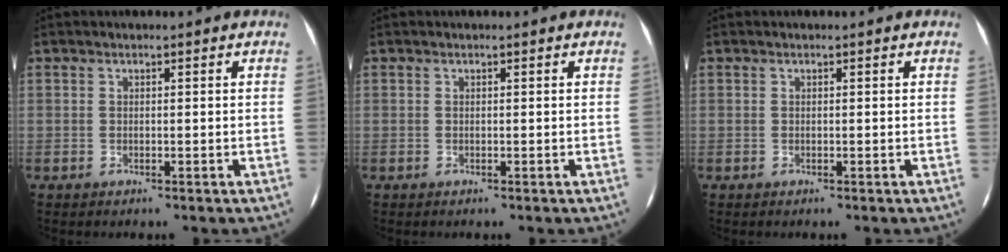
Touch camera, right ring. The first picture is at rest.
{"total": 0.0}
{"total": 0.0}